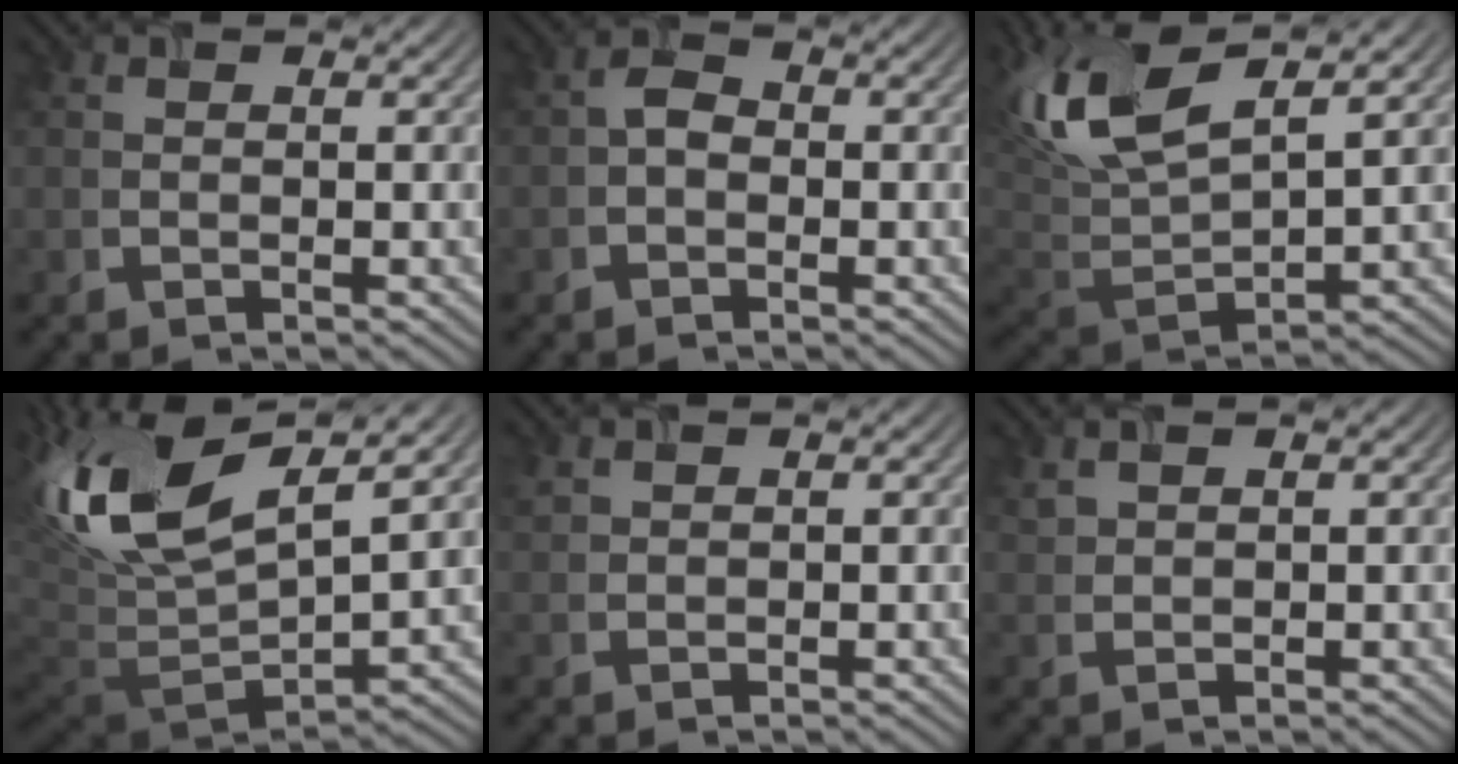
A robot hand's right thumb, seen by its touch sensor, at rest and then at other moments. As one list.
[{"total": 1.9, "force": [-0.5, 1.4, 1.3], "torque": [-0.026, 0.007, -0.015]}, {"total": 12.7, "force": [6.0, 4.9, 10.1], "torque": [-0.243, 0.021, 0.115]}, {"total": 15.4, "force": [5.8, 7.1, 12.4], "torque": [-0.288, 0.017, 0.099]}, {"total": 1.1, "force": [0.8, 0.6, 0.4], "torque": [-0.014, 0.001, 0.021]}, {"total": 1.5, "force": [1.2, 0.5, 0.6], "torque": [-0.022, 0.004, 0.032]}]